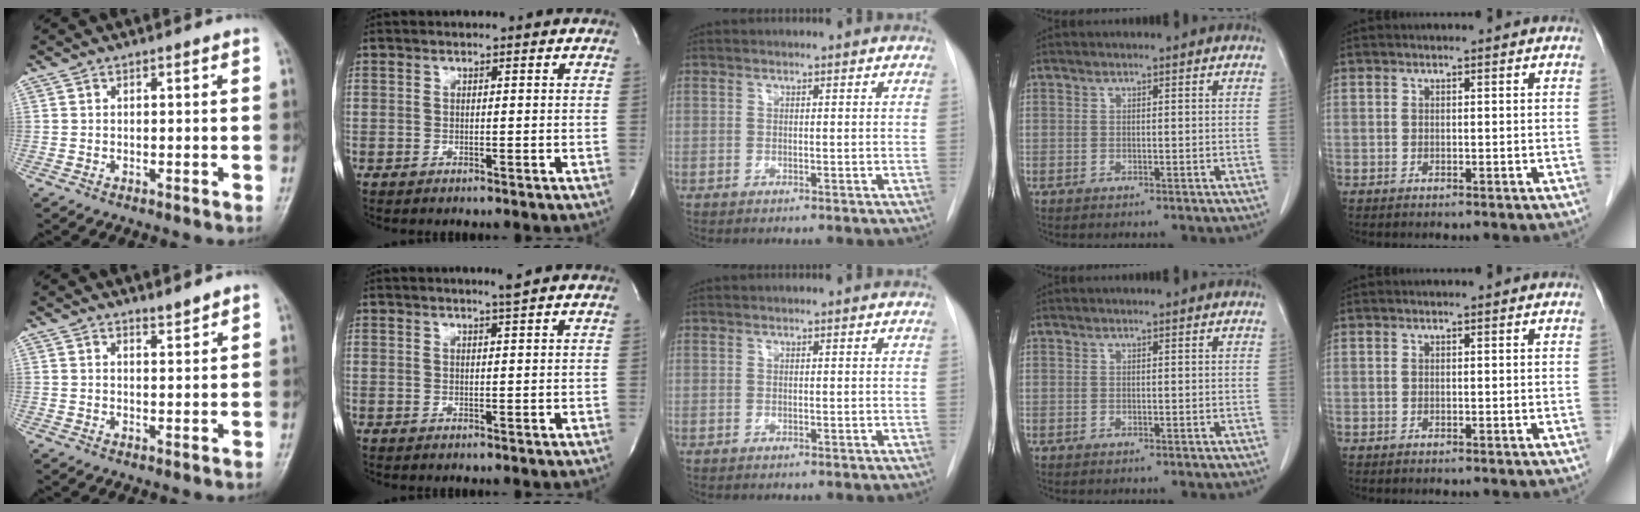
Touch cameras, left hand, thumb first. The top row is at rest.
{"thumb": {"total": 1.8, "force": [1.7, 0.1, 0.6], "torque": [-0.003, -0.018, 0.030]}, "index": {"total": 1.3, "force": [1.0, -0.6, 0.5], "torque": [-0.022, -0.011, 0.022]}}